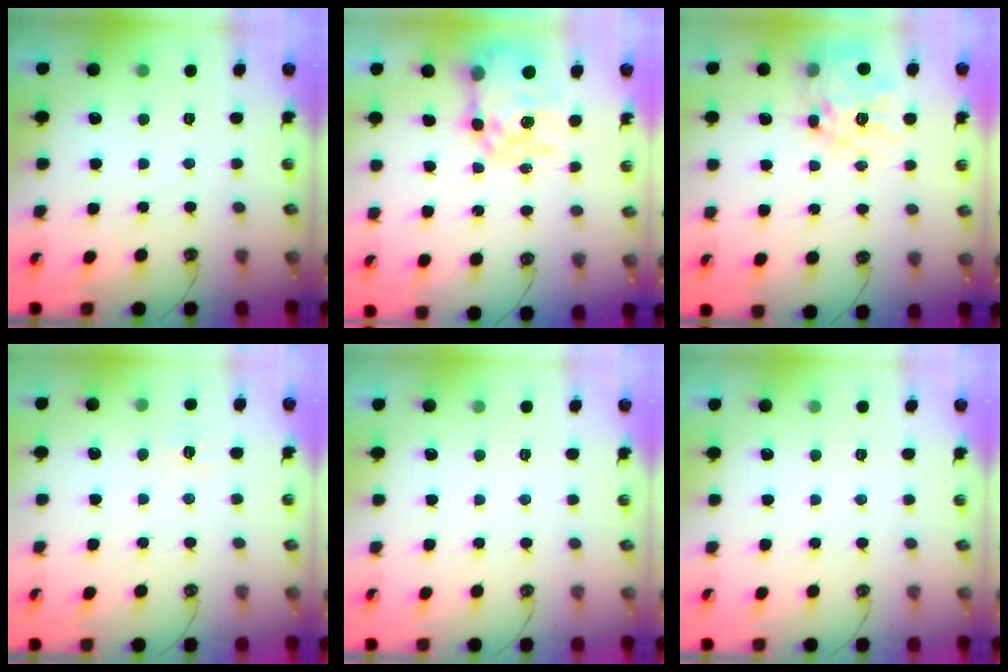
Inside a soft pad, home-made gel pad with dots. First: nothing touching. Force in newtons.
{"total": 11.8, "press": 11.7, "slide": 1.0}
{"total": 15.4, "press": 15.3, "slide": 1.3}
{"total": 5.5, "press": 5.5, "slide": 0.5}
{"total": 0.0}
{"total": 0.0}